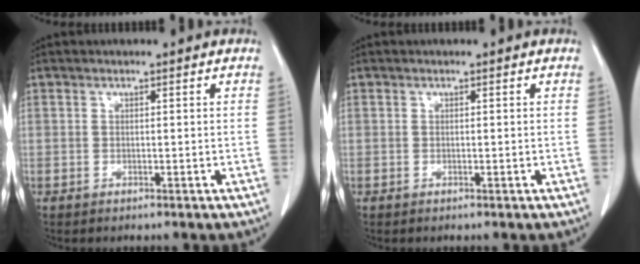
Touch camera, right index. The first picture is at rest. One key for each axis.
{"total": 0.0}